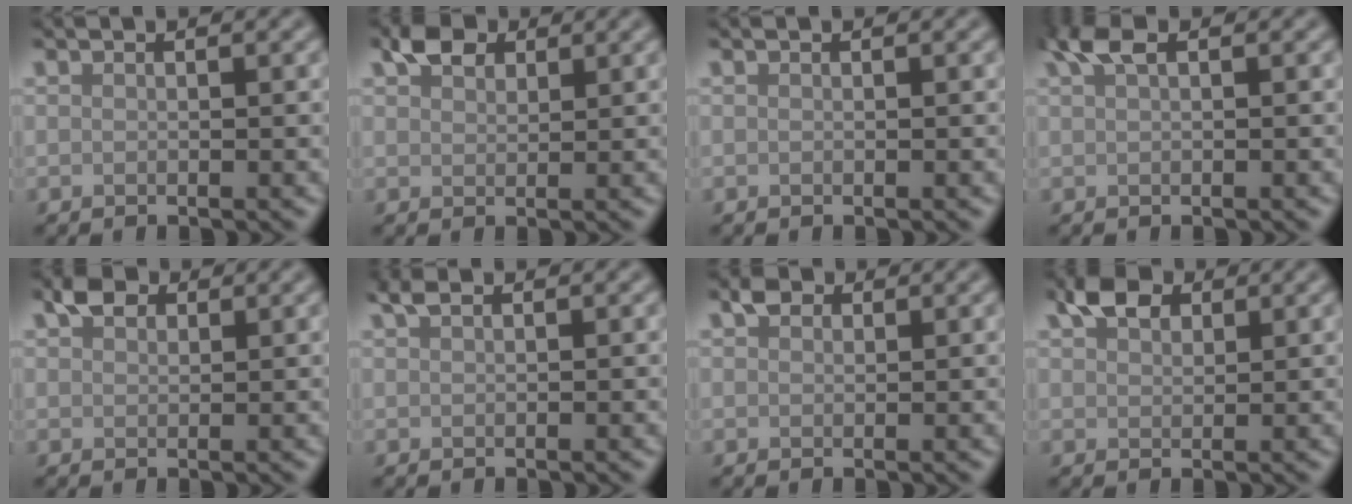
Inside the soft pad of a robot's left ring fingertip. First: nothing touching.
{"total": 2.8, "force": [1.8, 1.7, 1.4], "torque": [-0.027, 0.004, 0.030]}
{"total": 0.0}
{"total": 2.3, "force": [1.2, 0.9, 1.8], "torque": [-0.035, 0.007, 0.021]}
{"total": 2.2, "force": [1.3, 1.4, 1.1], "torque": [-0.021, 0.004, 0.021]}
{"total": 1.1, "force": [0.8, 0.4, 0.6], "torque": [-0.013, 0.004, 0.015]}
{"total": 1.4, "force": [0.8, 0.9, 0.6], "torque": [-0.010, 0.003, 0.012]}
{"total": 3.2, "force": [1.9, 1.9, 1.7], "torque": [-0.034, 0.005, 0.031]}